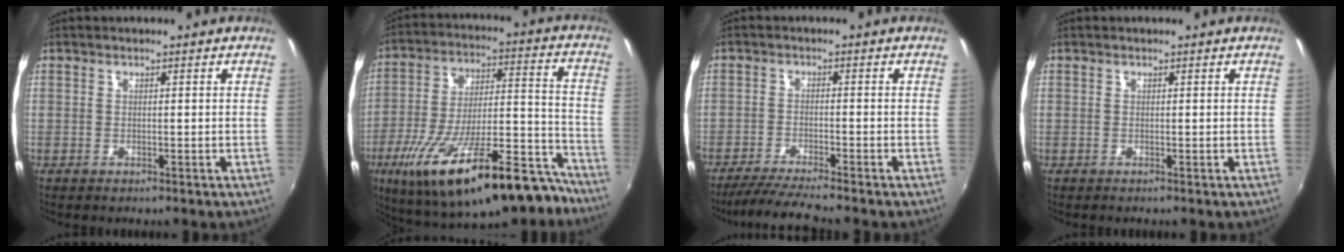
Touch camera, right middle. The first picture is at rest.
{"total": 28.2, "force": [-18.8, 9.0, 19.0], "torque": [-0.312, -0.021, -0.274]}
{"total": 7.5, "force": [-6.8, -0.5, 3.3], "torque": [-0.085, -0.019, -0.118]}
{"total": 0.0}